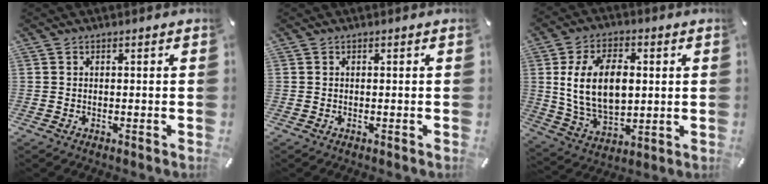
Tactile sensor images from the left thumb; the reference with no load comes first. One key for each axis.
{"total": 0.0}
{"total": 15.1, "fx": 2.0, "fy": 9.7, "fz": 11.4, "tx": -0.237, "ty": 0.005, "tz": 0.035}